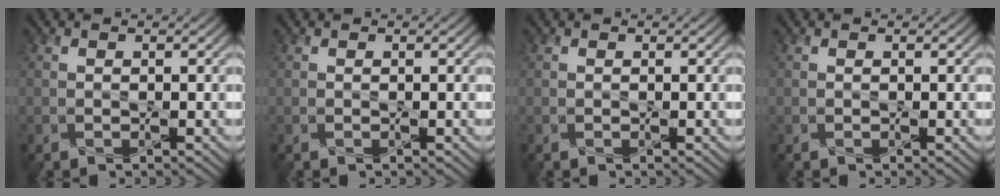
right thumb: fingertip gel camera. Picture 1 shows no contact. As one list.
[{"total": 0.0}, {"total": 0.0}, {"total": 0.0}]